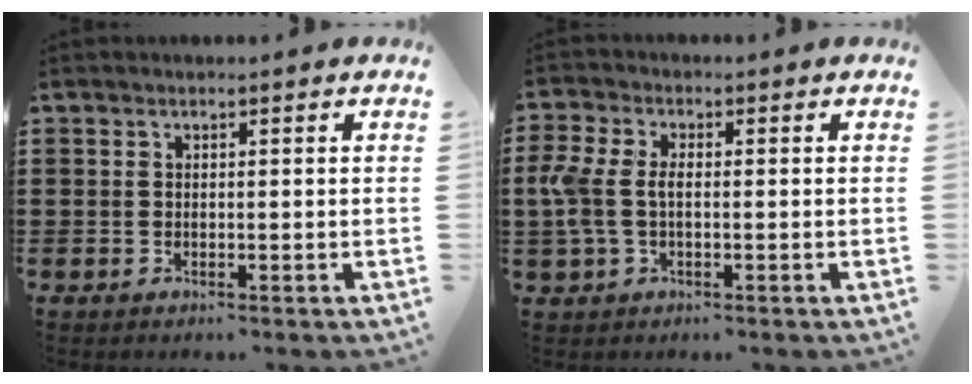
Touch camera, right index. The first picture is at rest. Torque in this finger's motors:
{"motor_torque": [1.02, 0.23, 0.33, 0.13]}